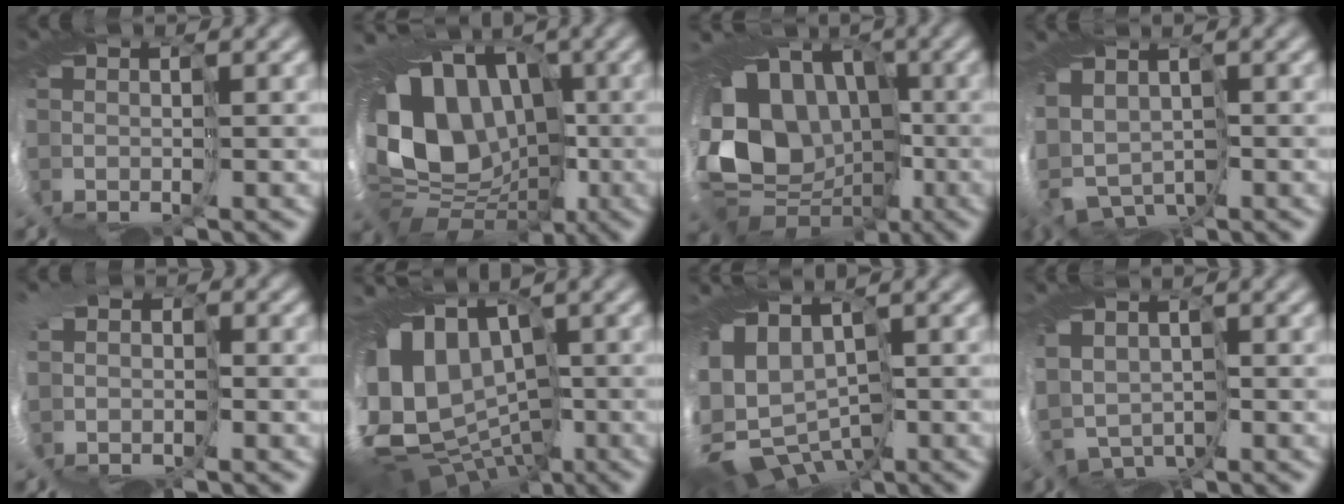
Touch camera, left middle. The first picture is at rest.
{"total": 11.5, "force": [0.4, 9.6, 6.4], "torque": [-0.135, 0.002, 0.005]}
{"total": 10.1, "force": [0.2, 8.9, 4.7], "torque": [-0.100, -0.014, -0.003]}
{"total": 3.4, "force": [-1.3, 2.9, 1.1], "torque": [-0.026, -0.013, -0.028]}
{"total": 2.9, "force": [0.0, 2.7, 1.2], "torque": [-0.030, -0.011, 0.001]}
{"total": 11.6, "force": [-2.5, 8.6, 7.4], "torque": [-0.146, -0.004, -0.023]}
{"total": 9.6, "force": [-4.6, 6.7, 5.0], "torque": [-0.110, -0.026, -0.044]}
{"total": 2.7, "force": [-0.2, 2.5, 1.1], "torque": [-0.033, -0.008, -0.003]}